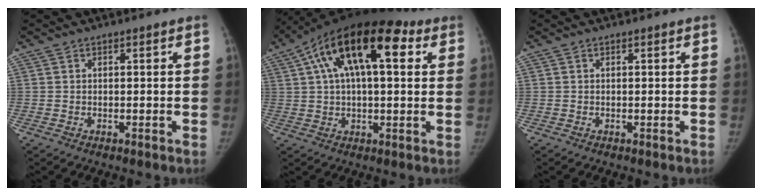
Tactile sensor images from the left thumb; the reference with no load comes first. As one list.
[{"total": 20.2, "force": [7.1, 9.2, 16.6], "torque": [-0.272, 0.032, 0.108]}, {"total": 0.0}]